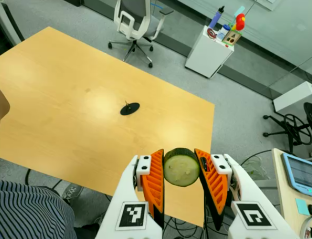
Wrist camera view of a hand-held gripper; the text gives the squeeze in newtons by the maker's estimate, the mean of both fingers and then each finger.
{"total": 9.2, "left": 8.2, "right": 10.1}